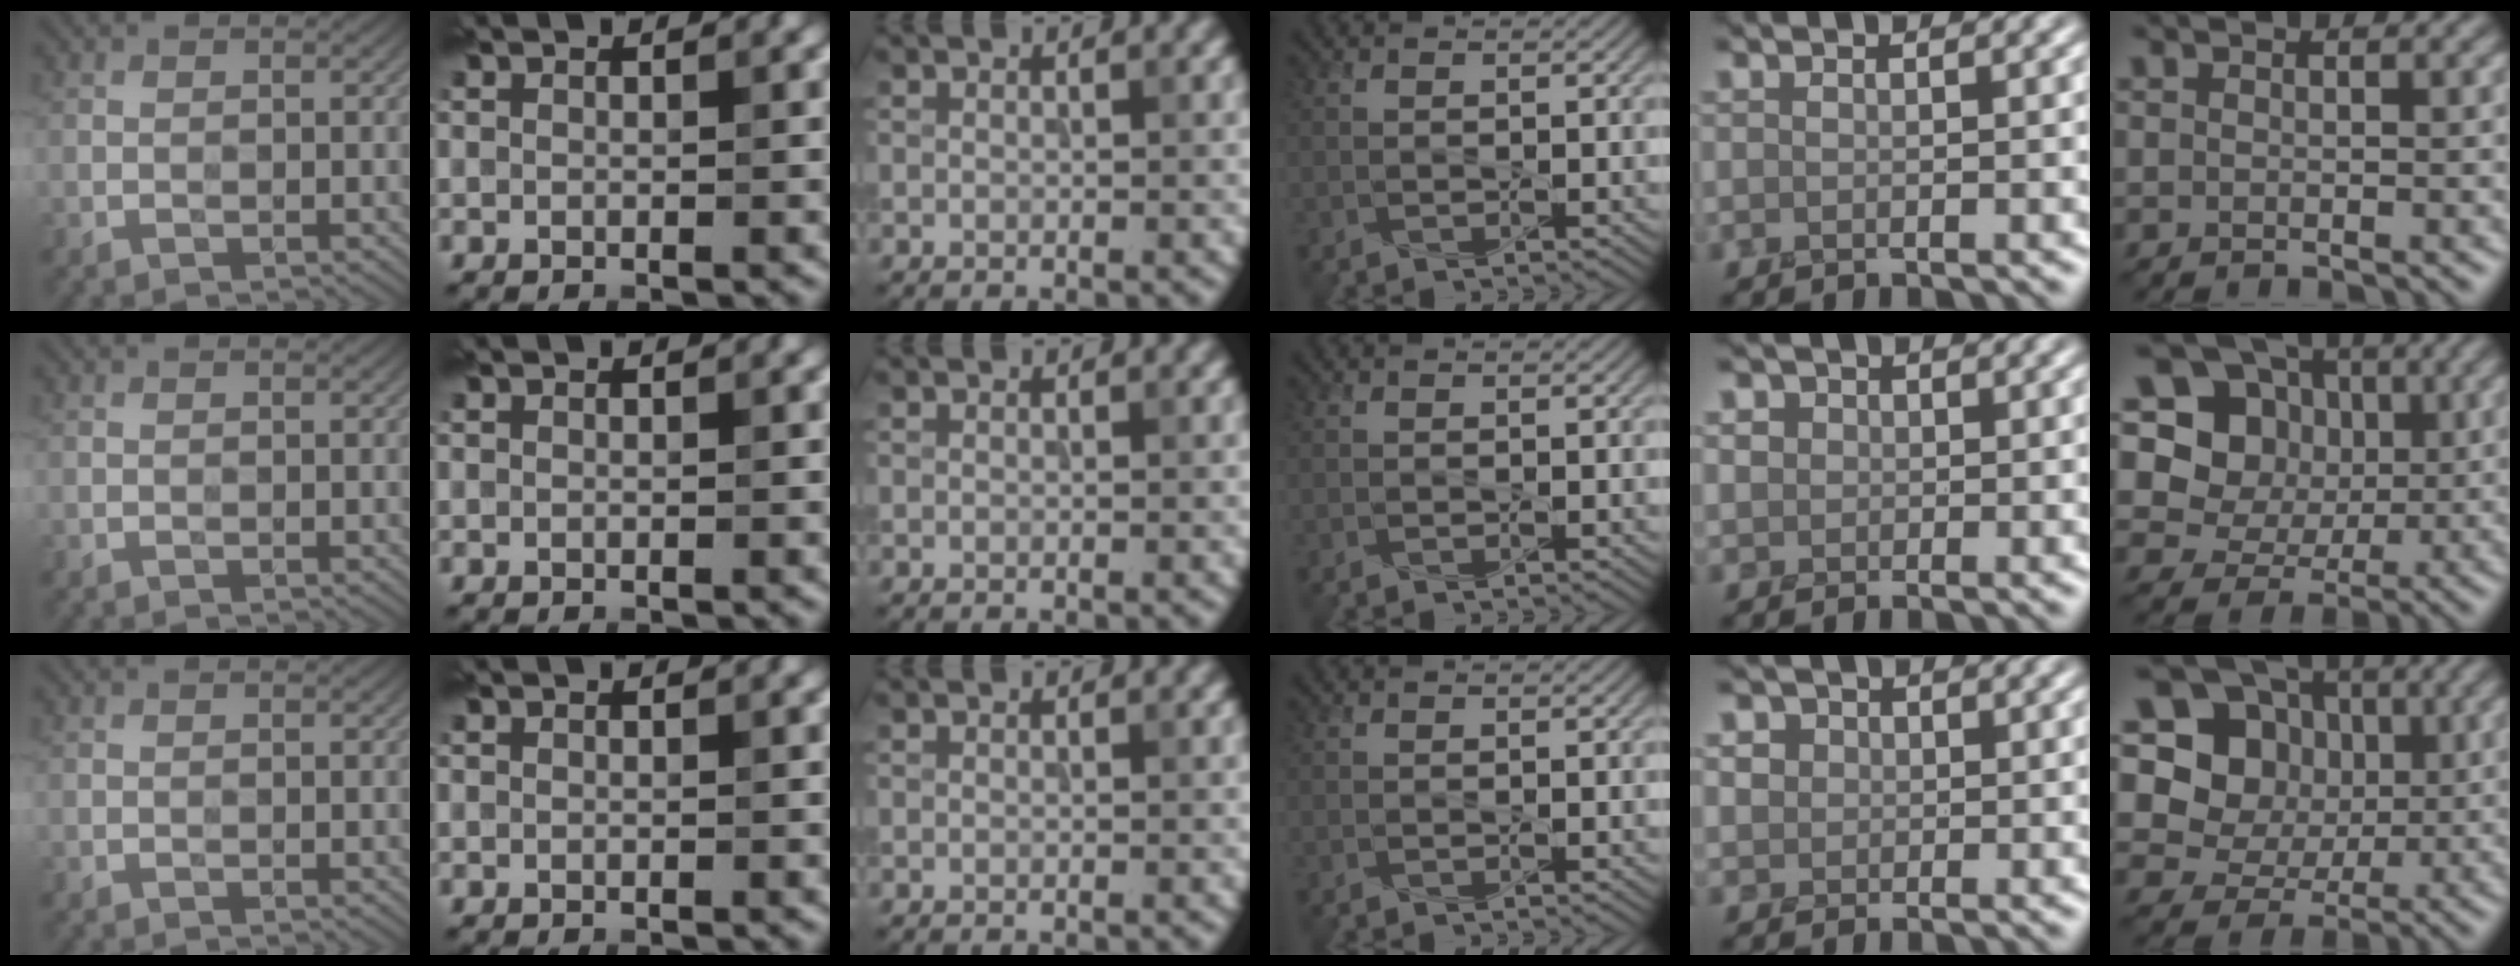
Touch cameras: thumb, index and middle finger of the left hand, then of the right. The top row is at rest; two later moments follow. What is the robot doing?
{"motion": "press", "object": "stapler"}